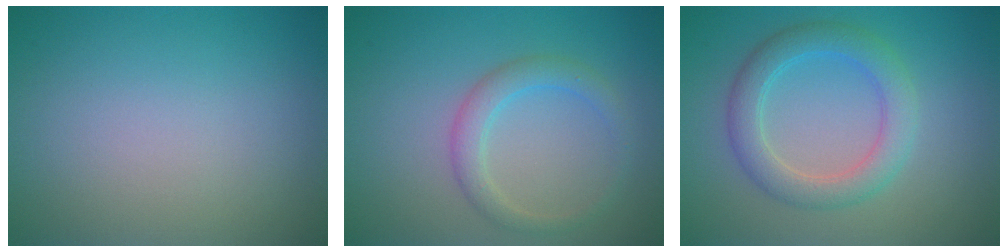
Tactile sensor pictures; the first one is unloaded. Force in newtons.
{"total": 2.5, "press": 2.5, "slide": 0.0}
{"total": 3.9, "press": 3.9, "slide": 0.0}